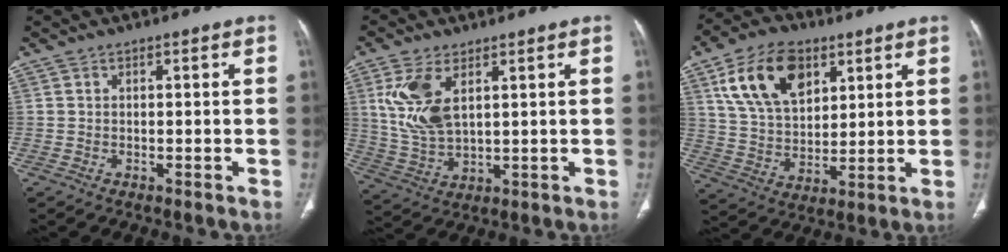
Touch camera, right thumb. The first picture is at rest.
{"total": 10.4, "force": [3.8, 5.1, 8.2], "torque": [-0.178, -0.011, 0.089]}
{"total": 16.2, "force": [7.4, 10.0, 10.4], "torque": [-0.159, -0.020, 0.142]}